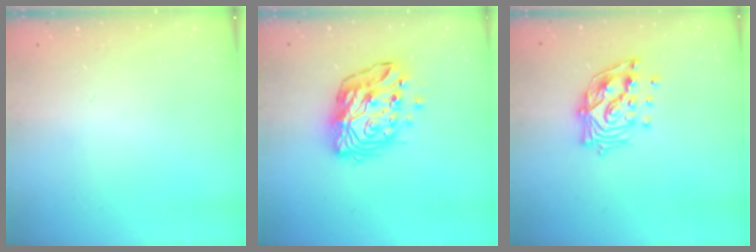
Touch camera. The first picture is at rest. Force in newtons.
{"total": 14.9, "press": 14.8, "slide": 1.4}
{"total": 14.2, "press": 14.1, "slide": 1.9}